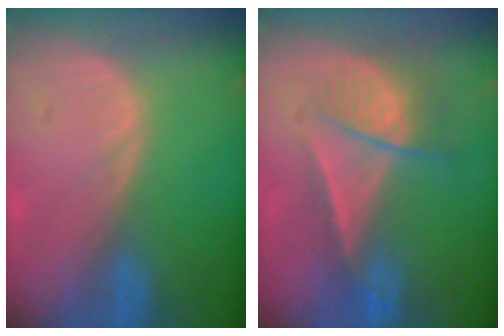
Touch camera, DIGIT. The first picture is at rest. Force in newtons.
{"total": 7.1, "press": 6.1, "slide": 3.6}